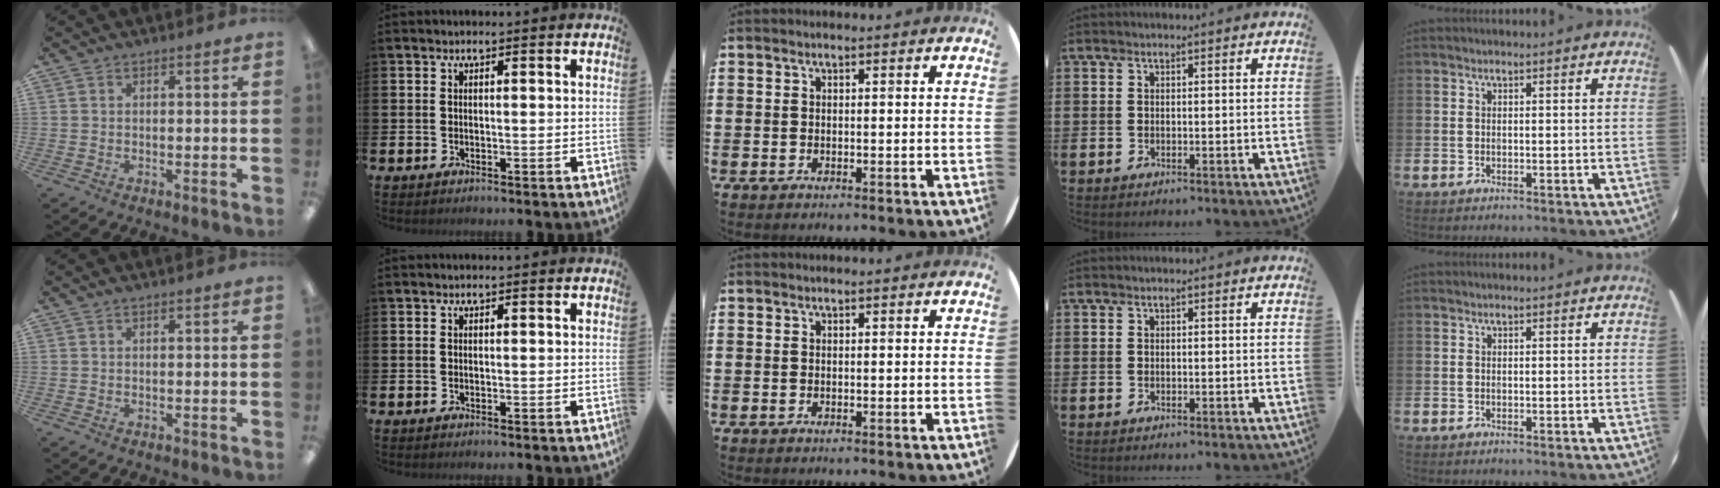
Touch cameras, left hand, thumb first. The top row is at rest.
{}